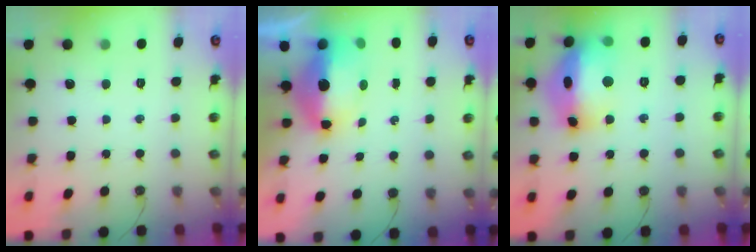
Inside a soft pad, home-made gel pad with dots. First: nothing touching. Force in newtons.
{"total": 11.5, "press": 11.4, "slide": 1.2}
{"total": 19.3, "press": 19.2, "slide": 1.9}